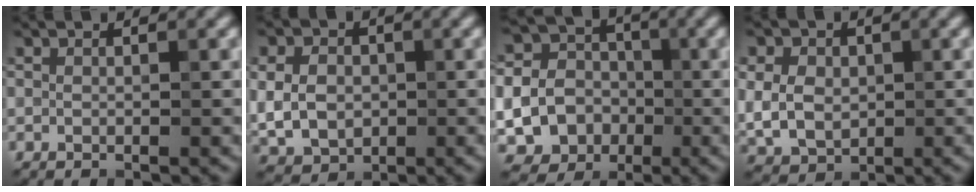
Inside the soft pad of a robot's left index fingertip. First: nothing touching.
{"total": 6.0, "force": [-0.1, 4.6, 3.8], "torque": [-0.077, 0.009, -0.017]}
{"total": 17.0, "force": [-3.7, 15.5, 5.7], "torque": [-0.173, -0.011, -0.085]}
{"total": 7.6, "force": [1.1, 6.0, 4.5], "torque": [-0.078, 0.031, -0.002]}